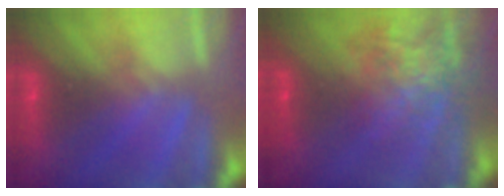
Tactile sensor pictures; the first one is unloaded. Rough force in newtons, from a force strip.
{"total": 9.4}